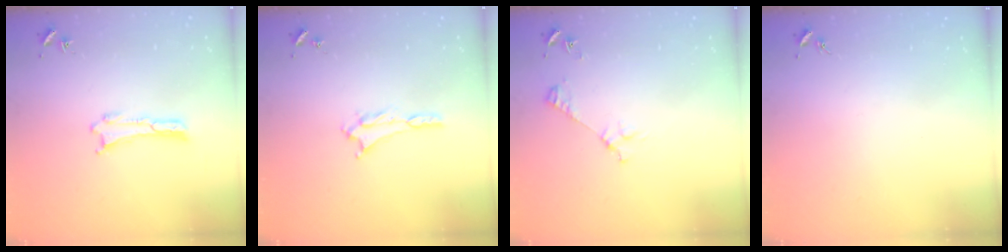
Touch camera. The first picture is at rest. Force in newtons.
{"total": 1.3, "press": 1.3, "slide": 0.2}
{"total": 3.1, "press": 3.1, "slide": 0.3}
{"total": 0.0}